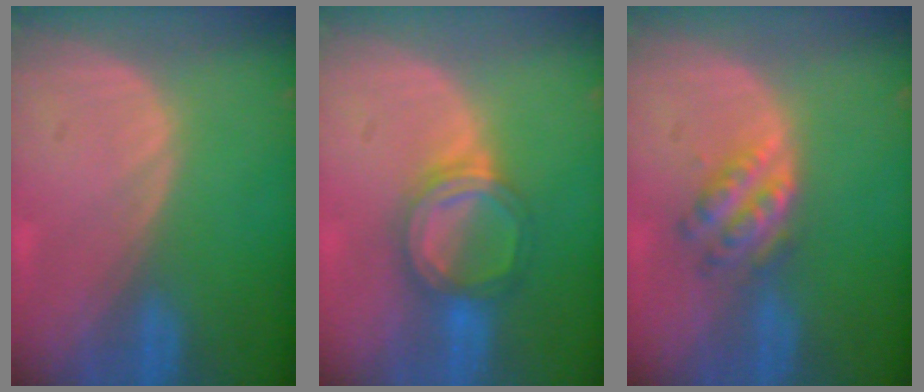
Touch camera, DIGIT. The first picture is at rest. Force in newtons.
{"total": 6.2, "press": 5.7, "slide": 2.6}
{"total": 4.9, "press": 4.7, "slide": 1.6}